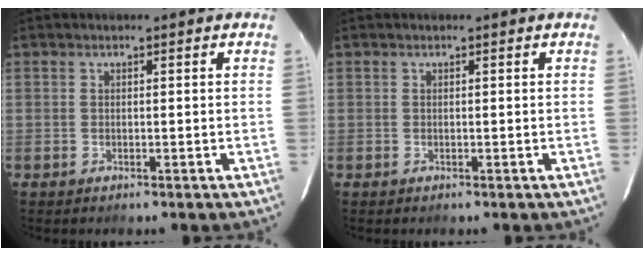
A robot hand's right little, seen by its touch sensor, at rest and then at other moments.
{"total": 0.0}